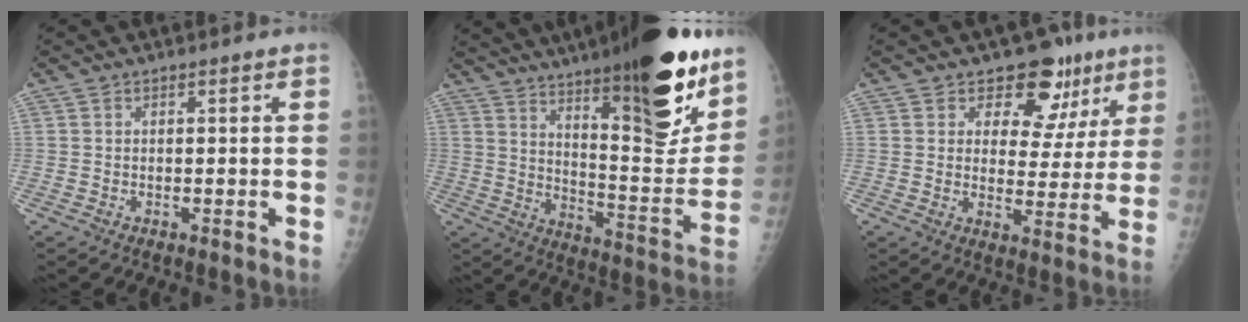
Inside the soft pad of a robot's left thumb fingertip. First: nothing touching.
{"total": 28.8, "force": [18.4, 6.8, 21.1], "torque": [-0.285, -0.079, 0.285]}
{"total": 11.2, "force": [7.1, 7.6, 4.1], "torque": [0.001, -0.028, 0.086]}